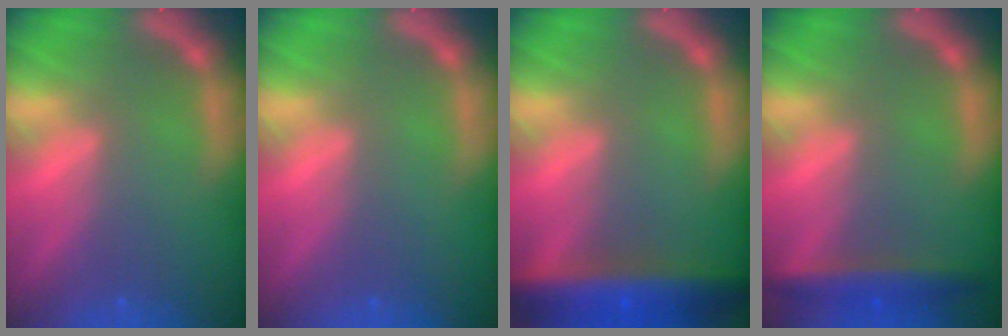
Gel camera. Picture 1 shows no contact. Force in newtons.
{"total": 0.0}
{"total": 8.0}
{"total": 4.0}